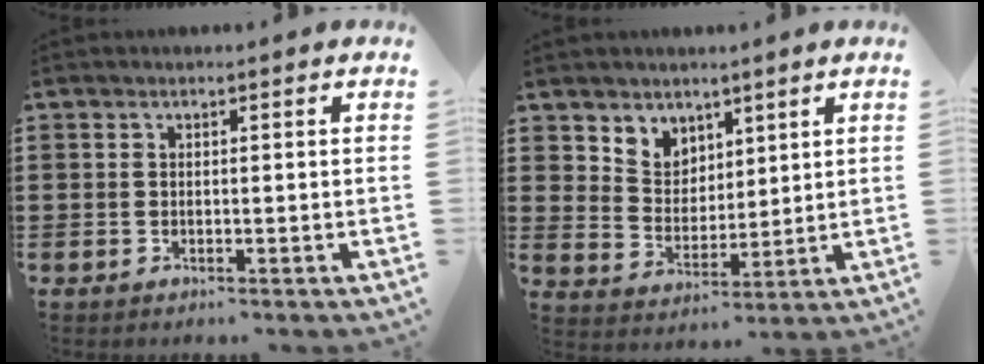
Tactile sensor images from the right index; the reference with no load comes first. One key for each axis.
{"total": 5.2, "fx": 3.9, "fy": 3.5, "fz": -0.4, "tx": -0.019, "ty": -0.006, "tz": 0.073}